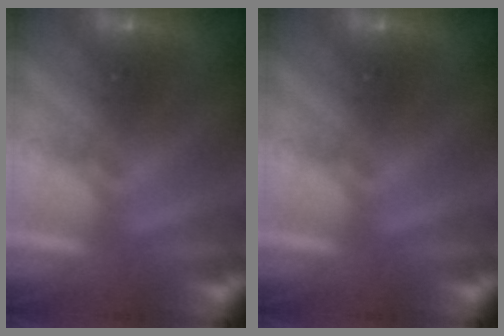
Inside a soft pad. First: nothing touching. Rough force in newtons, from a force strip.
{"total": 0.0}